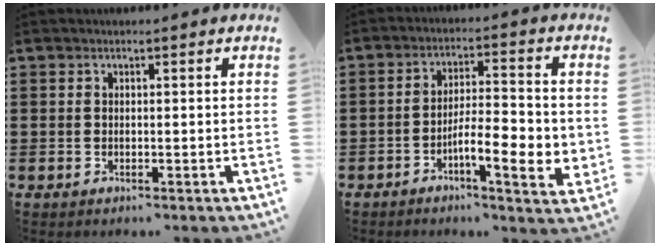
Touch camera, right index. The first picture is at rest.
{"total": 7.6, "force": [-2.5, 2.1, 6.9], "torque": [-0.107, -0.004, -0.044]}